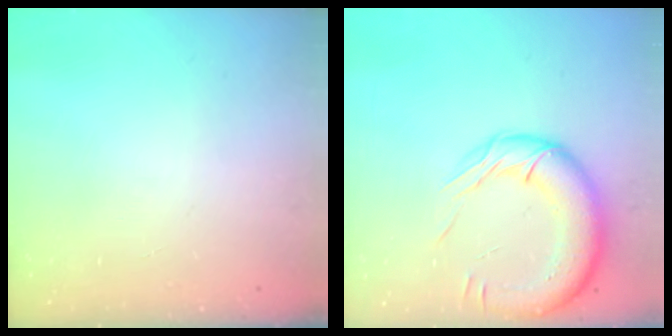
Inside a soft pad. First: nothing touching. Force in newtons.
{"total": 16.5, "press": 16.1, "slide": 3.4}